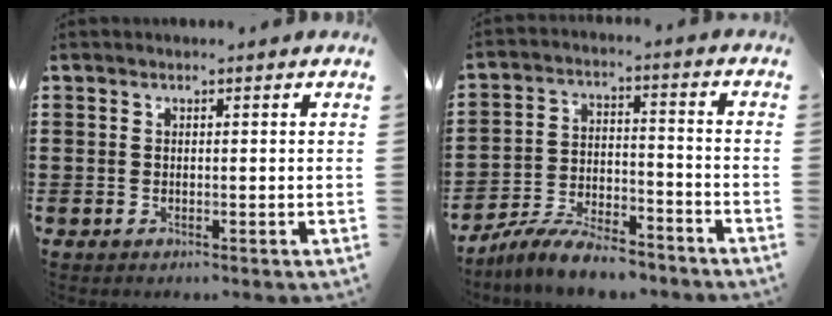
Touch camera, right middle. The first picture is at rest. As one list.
[{"total": 7.9, "force": [-7.3, 1.4, 2.7], "torque": [-0.050, 0.015, -0.140]}]